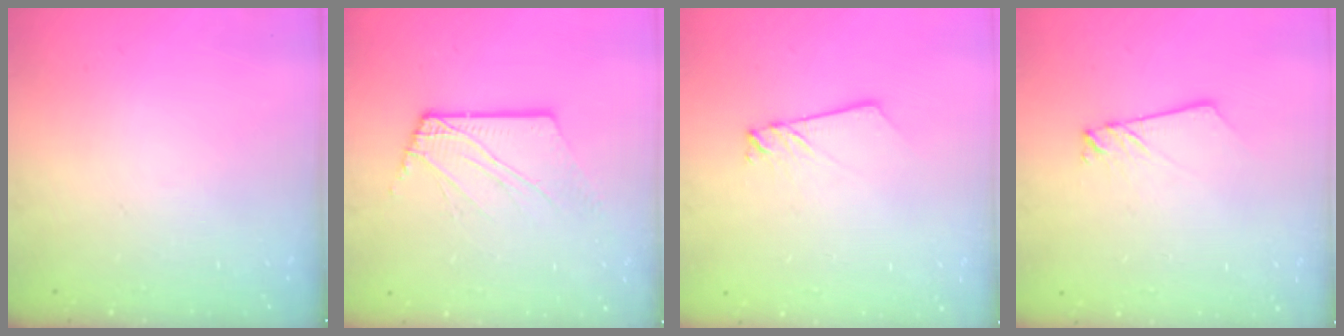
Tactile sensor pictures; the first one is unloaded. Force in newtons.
{"total": 6.9, "press": 6.8, "slide": 0.8}
{"total": 2.4, "press": 2.4, "slide": 0.2}
{"total": 2.4, "press": 2.4, "slide": 0.2}